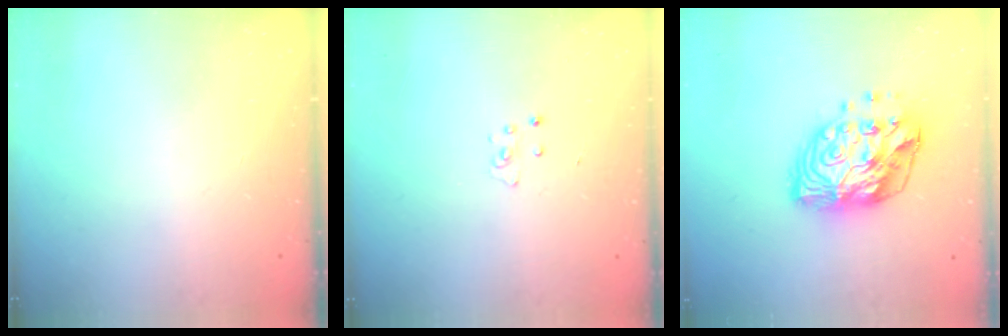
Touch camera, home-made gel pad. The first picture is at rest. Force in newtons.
{"total": 2.7, "press": 2.7, "slide": 0.3}
{"total": 13.7, "press": 13.6, "slide": 1.2}